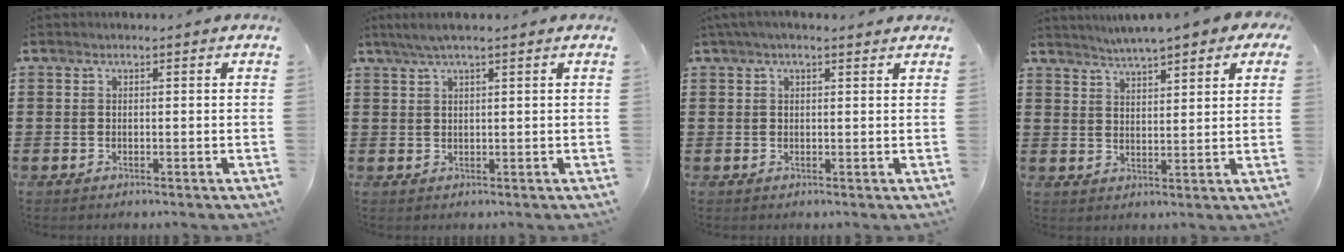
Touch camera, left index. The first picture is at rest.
{"total": 2.8, "force": [1.7, 0.1, 2.2], "torque": [-0.042, 0.002, 0.030]}
{"total": 1.9, "force": [1.2, 0.7, 1.3], "torque": [-0.027, 0.007, 0.022]}
{"total": 3.5, "force": [3.3, 0.3, 1.2], "torque": [-0.038, -0.007, 0.057]}